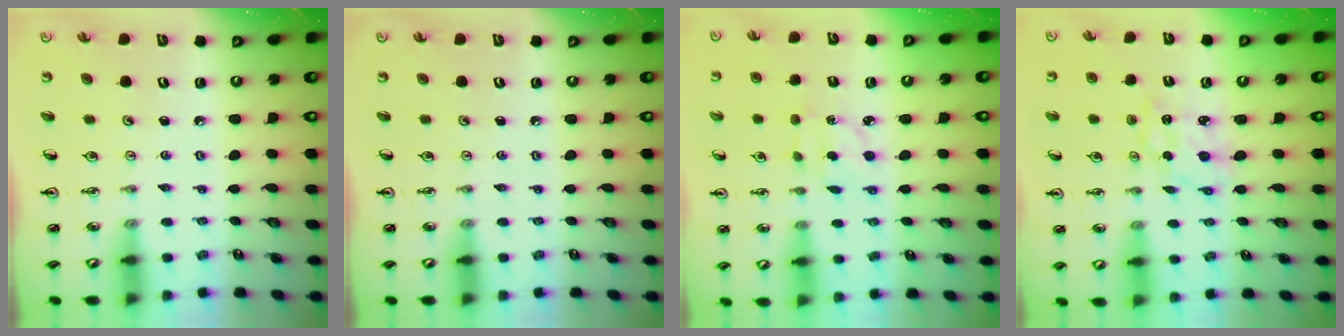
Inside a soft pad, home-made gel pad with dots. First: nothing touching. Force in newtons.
{"total": 0.0}
{"total": 2.9, "press": 2.9, "slide": 0.6}
{"total": 1.8, "press": 1.8, "slide": 0.1}